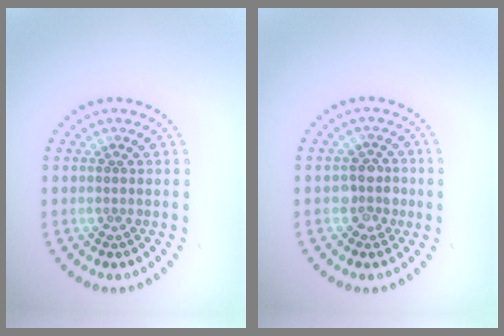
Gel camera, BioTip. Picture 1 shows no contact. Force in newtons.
{"total": 2.3, "press": 2.0, "slide": 1.1}